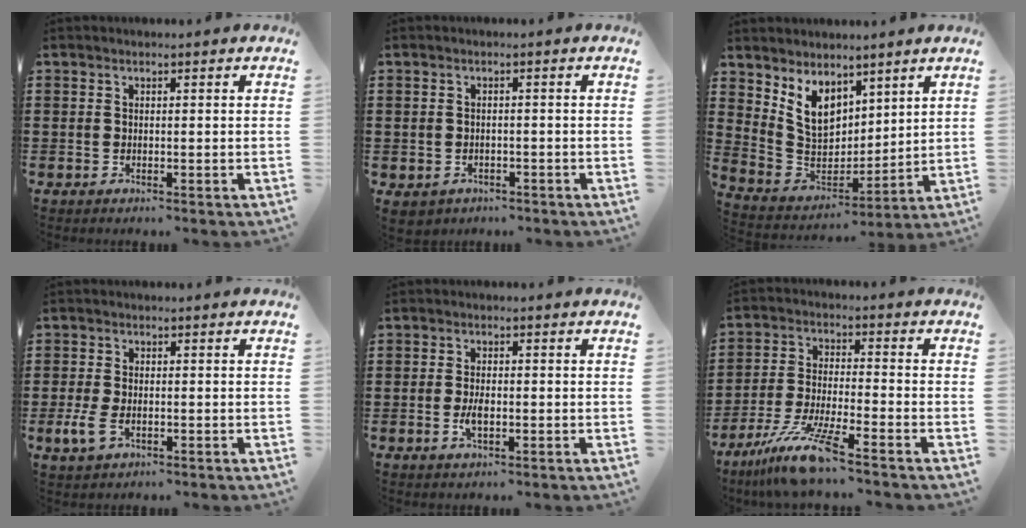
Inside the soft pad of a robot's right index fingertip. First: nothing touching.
{"total": 1.4, "force": [-1.2, 0.8, 0.1], "torque": [-0.007, 0.004, -0.028]}
{"total": 8.5, "force": [4.5, 6.0, 3.8], "torque": [-0.101, -0.016, 0.089]}
{"total": 3.5, "force": [-1.1, 2.0, 2.7], "torque": [-0.084, -0.012, -0.028]}
{"total": 2.9, "force": [-0.7, 1.3, 2.6], "torque": [-0.055, -0.002, -0.013]}
{"total": 9.8, "force": [-7.3, 0.0, 6.5], "torque": [-0.146, -0.012, -0.145]}